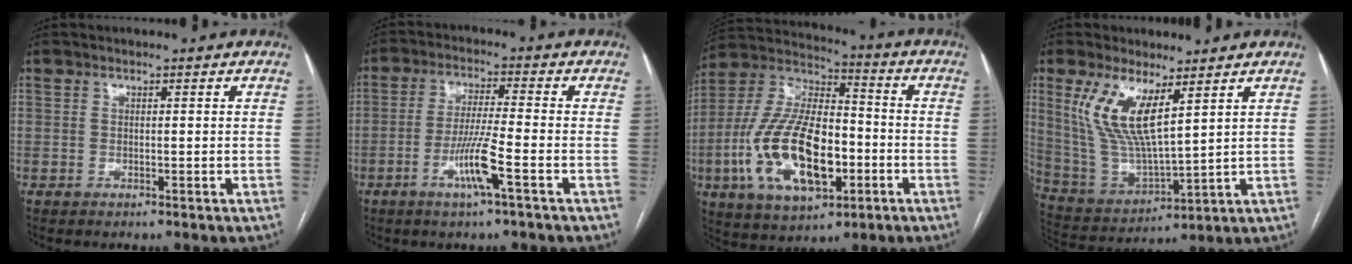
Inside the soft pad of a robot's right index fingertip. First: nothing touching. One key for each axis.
{"total": 7.3, "fx": -3.2, "fy": -0.4, "fz": 6.6, "tx": -0.130, "ty": -0.007, "tz": -0.062}
{"total": 19.8, "fx": -5.5, "fy": 8.5, "fz": 17.0, "tx": -0.352, "ty": 0.006, "tz": -0.089}
{"total": 11.2, "fx": 5.5, "fy": 2.6, "fz": 9.4, "tx": -0.207, "ty": -0.007, "tz": 0.120}